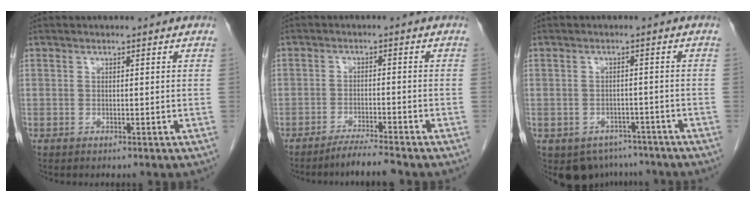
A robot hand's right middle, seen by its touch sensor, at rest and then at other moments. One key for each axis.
{"total": 4.0, "fx": -3.6, "fy": -0.6, "fz": 1.6, "tx": -0.026, "ty": -0.013, "tz": -0.065}
{"total": 6.8, "fx": -5.2, "fy": 4.3, "fz": 0.6, "tx": 0.001, "ty": 0.012, "tz": -0.066}